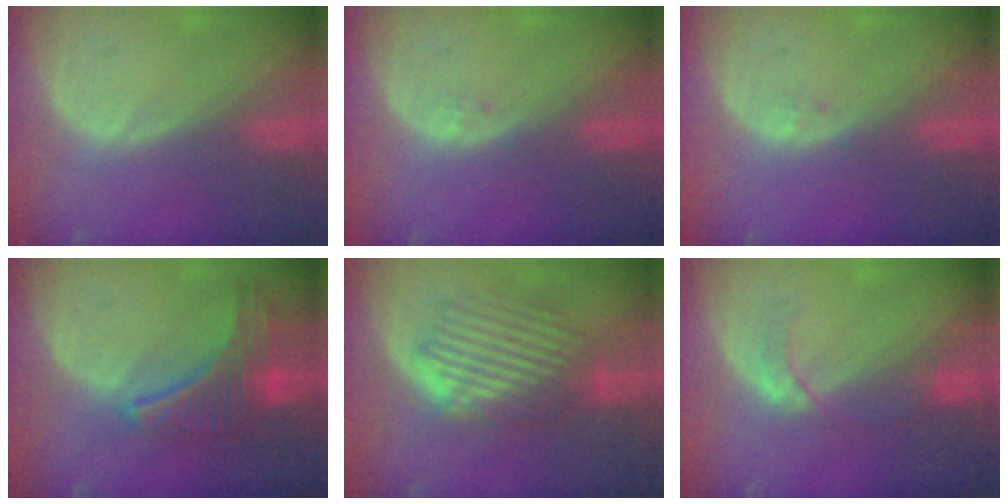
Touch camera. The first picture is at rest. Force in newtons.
{"total": 0.6, "press": 0.6, "slide": 0.1}
{"total": 0.6, "press": 0.6, "slide": 0.1}
{"total": 9.1, "press": 8.0, "slide": 4.3}
{"total": 8.3, "press": 8.0, "slide": 2.4}
{"total": 3.0, "press": 3.0, "slide": 0.3}